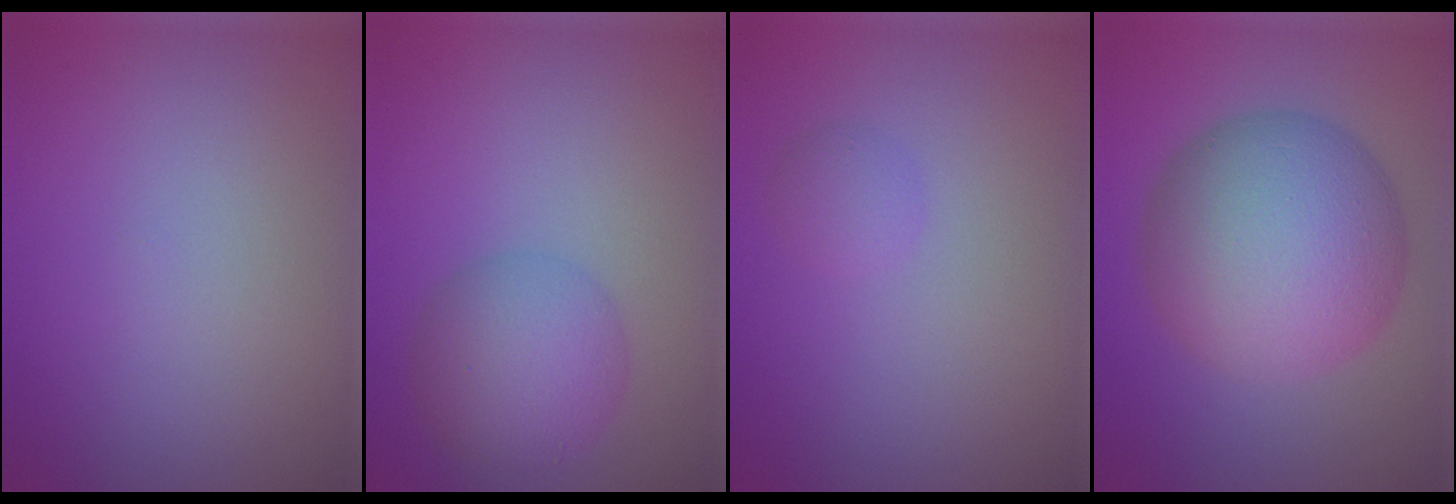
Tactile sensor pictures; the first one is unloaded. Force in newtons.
{"total": 4.8, "press": 4.8, "slide": 0.1}
{"total": 1.3, "press": 1.3, "slide": 0.1}
{"total": 11.8, "press": 11.8, "slide": 0.2}